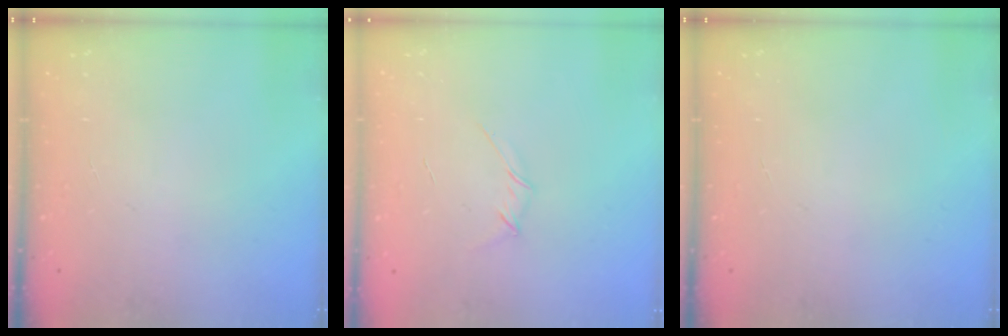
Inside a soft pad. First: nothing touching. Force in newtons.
{"total": 2.6, "press": 2.5, "slide": 0.8}
{"total": 0.0}